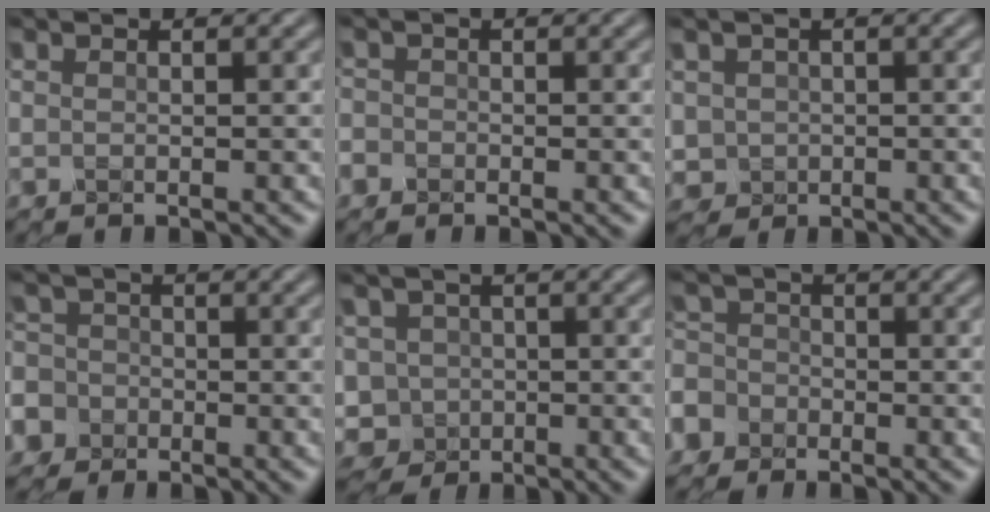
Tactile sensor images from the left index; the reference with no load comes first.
{"total": 1.4, "force": [-0.7, 1.1, 0.2], "torque": [0.003, 0.000, -0.016]}
{"total": 1.9, "force": [0.0, 1.9, 0.2], "torque": [0.001, -0.004, 0.000]}
{"total": 7.8, "force": [-4.2, 6.4, 1.6], "torque": [-0.053, -0.016, -0.097]}
{"total": 5.5, "force": [-1.8, 5.0, 1.4], "torque": [-0.024, -0.003, -0.045]}
{"total": 6.4, "force": [-3.9, 4.9, 1.4], "torque": [-0.031, -0.011, -0.081]}